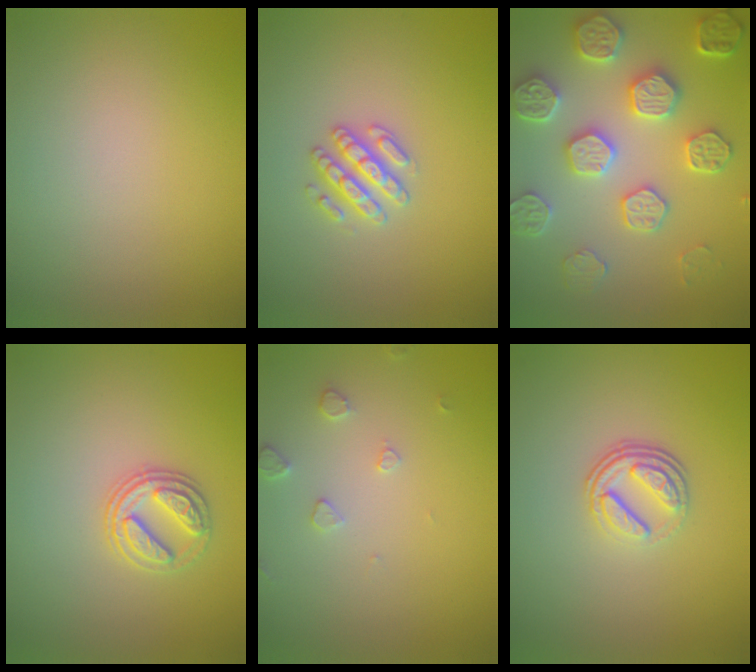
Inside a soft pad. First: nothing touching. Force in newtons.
{"total": 2.6, "press": 2.6, "slide": 0.3}
{"total": 6.7, "press": 5.8, "slide": 3.4}
{"total": 2.7, "press": 2.6, "slide": 0.9}
{"total": 1.5, "press": 1.5, "slide": 0.3}
{"total": 3.7, "press": 2.5, "slide": 2.7}